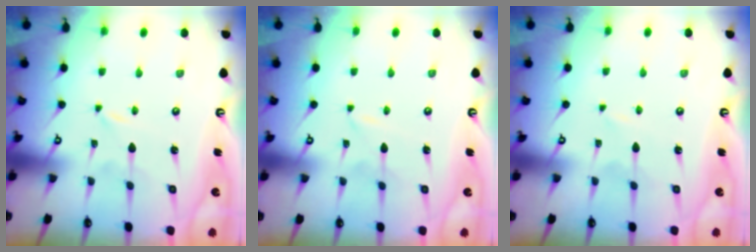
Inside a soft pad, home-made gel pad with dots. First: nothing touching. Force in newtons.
{"total": 2.3, "press": 2.3, "slide": 0.2}
{"total": 1.7, "press": 1.7, "slide": 0.3}